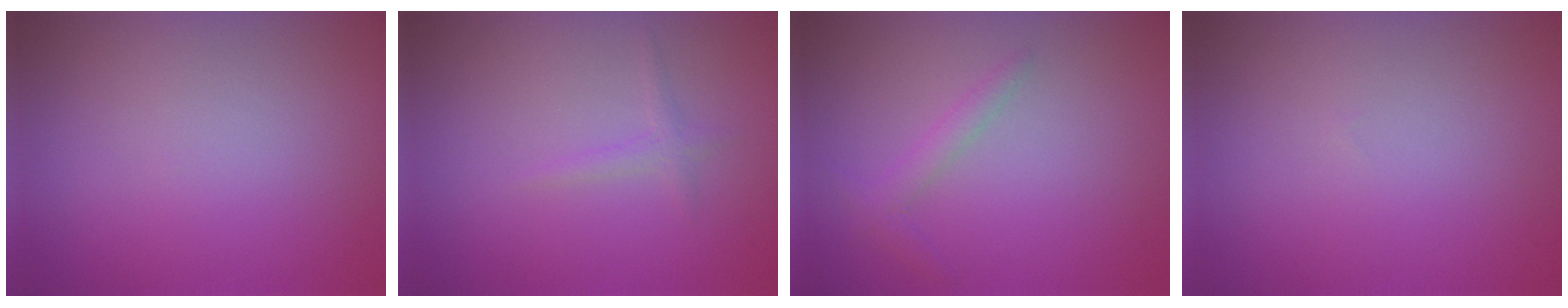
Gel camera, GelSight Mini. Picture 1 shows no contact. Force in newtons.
{"total": 1.0, "press": 1.0, "slide": 0.1}
{"total": 1.5, "press": 1.4, "slide": 0.1}
{"total": 0.0}